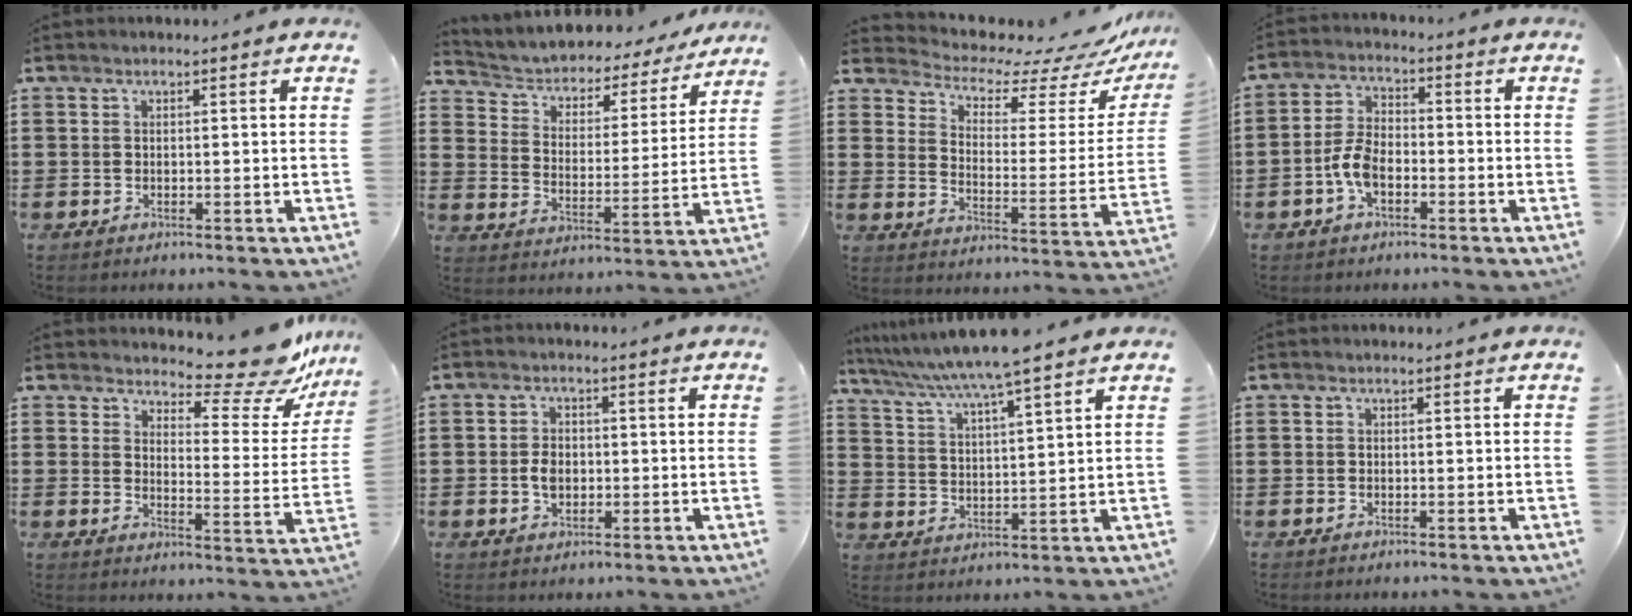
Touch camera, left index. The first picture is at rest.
{"total": 3.0, "force": [2.7, 1.3, 0.2], "torque": [-0.025, -0.023, 0.035]}
{"total": 5.6, "force": [5.1, 1.3, 1.8], "torque": [-0.050, -0.048, 0.079]}
{"total": 5.6, "force": [-2.1, 3.0, 4.3], "torque": [-0.107, 0.000, -0.048]}
{"total": 10.0, "force": [8.7, 2.5, 4.3], "torque": [-0.064, -0.065, 0.147]}
{"total": 3.3, "force": [-0.1, 2.2, 2.4], "torque": [-0.048, 0.006, -0.003]}
{"total": 6.9, "force": [6.0, -1.1, 3.3], "torque": [-0.085, -0.033, 0.100]}
{"total": 0.0}